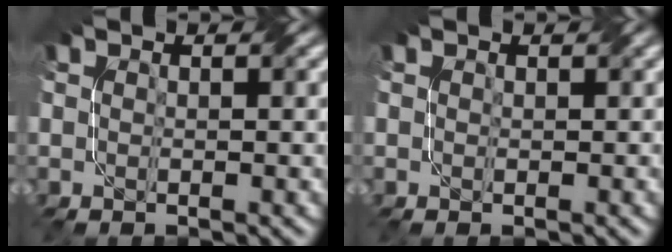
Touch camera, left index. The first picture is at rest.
{"total": 0.6, "force": [-0.5, 0.1, -0.3], "torque": [0.009, 0.000, -0.010]}